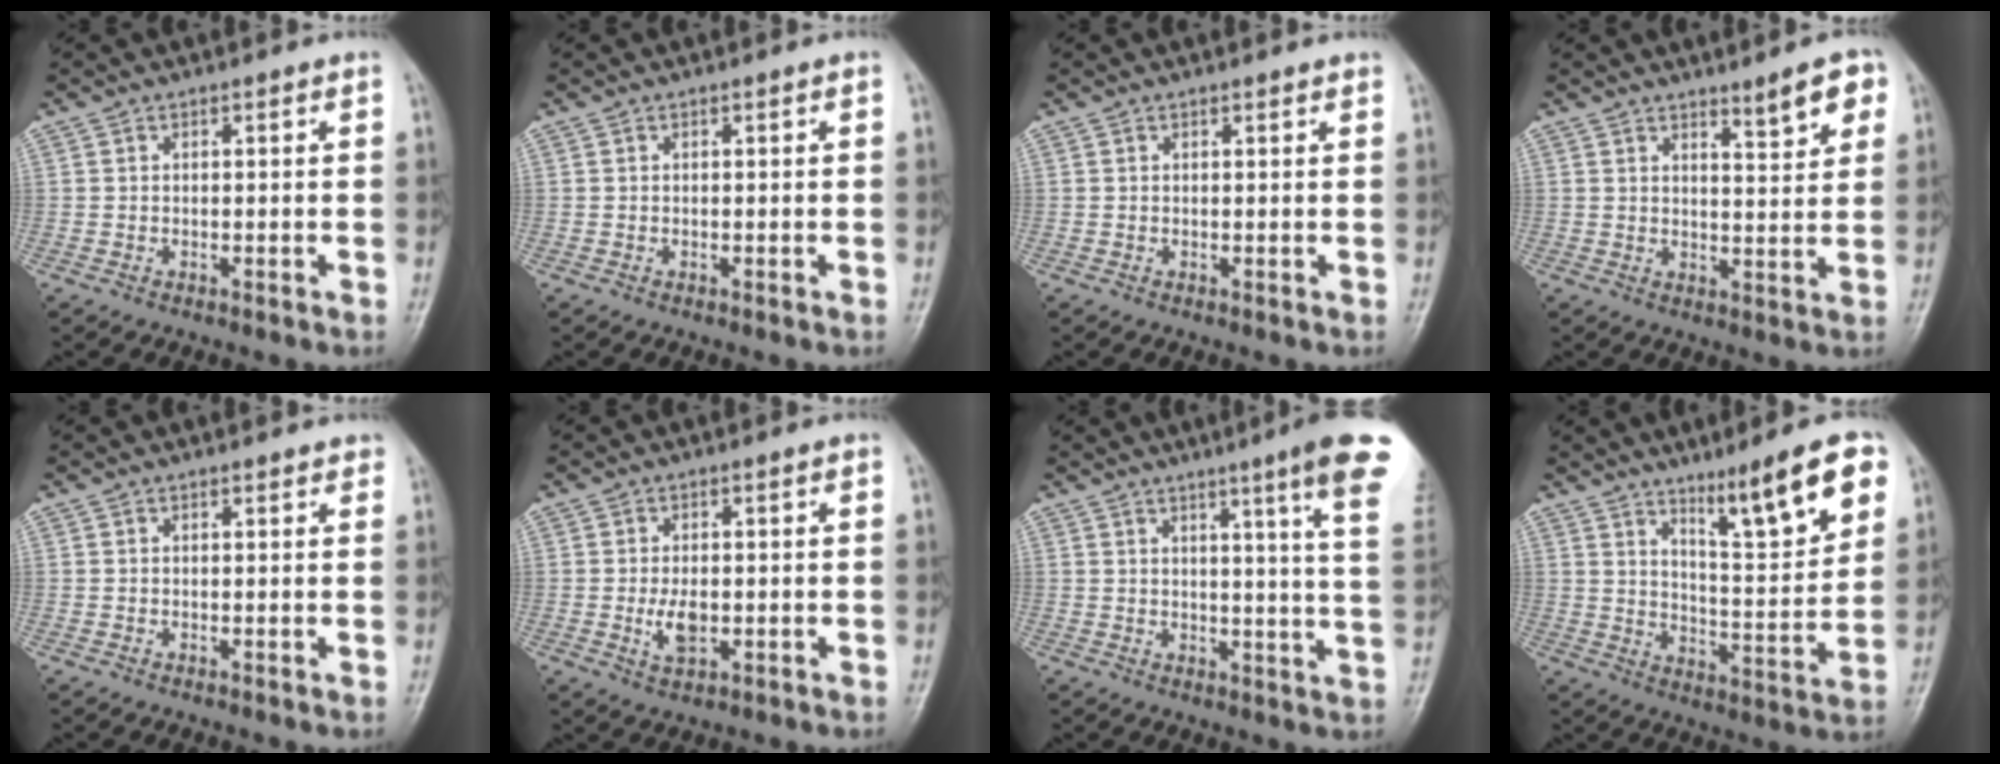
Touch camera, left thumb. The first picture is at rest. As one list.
[{"total": 0.0}, {"total": 0.8, "force": [0.7, 0.2, 0.4], "torque": [-0.005, 0.000, 0.009]}, {"total": 6.1, "force": [3.7, 1.5, 4.5], "torque": [-0.050, -0.026, 0.053]}, {"total": 1.2, "force": [0.9, 0.5, 0.5], "torque": [-0.003, -0.001, 0.008]}, {"total": 4.4, "force": [-0.6, 2.4, 3.7], "torque": [-0.065, -0.003, -0.006]}, {"total": 14.0, "force": [8.3, 0.0, 11.3], "torque": [-0.135, -0.039, 0.087]}, {"total": 14.8, "force": [8.6, 2.8, 11.8], "torque": [-0.155, -0.047, 0.139]}]